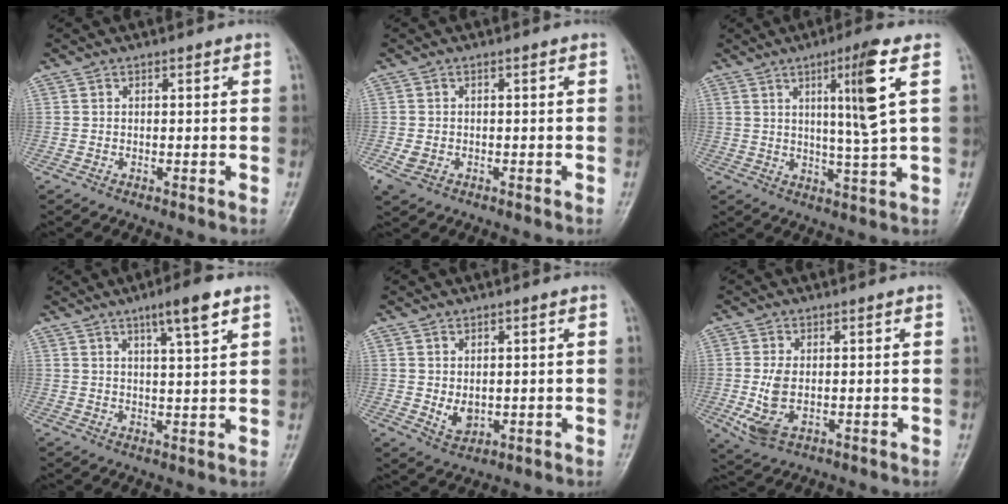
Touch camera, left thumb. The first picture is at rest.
{"total": 2.4, "force": [-0.9, 1.7, 1.5], "torque": [-0.035, 0.001, -0.010]}
{"total": 9.9, "force": [3.4, -0.6, 9.2], "torque": [-0.156, -0.024, 0.056]}
{"total": 6.5, "force": [3.8, 0.6, 5.2], "torque": [-0.084, -0.016, 0.062]}
{"total": 3.5, "force": [0.2, 2.6, 2.4], "torque": [-0.026, -0.011, 0.013]}
{"total": 5.8, "force": [-0.7, 3.1, 4.8], "torque": [-0.109, -0.007, -0.005]}